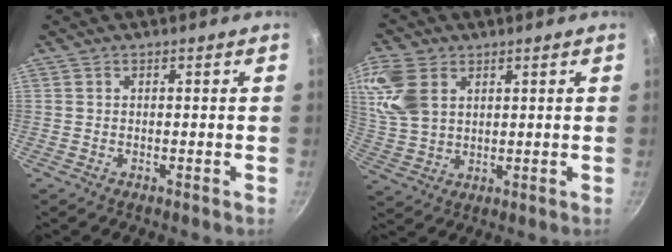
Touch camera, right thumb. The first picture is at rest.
{"total": 10.9, "force": [4.1, 7.3, 7.0], "torque": [-0.139, -0.011, 0.087]}